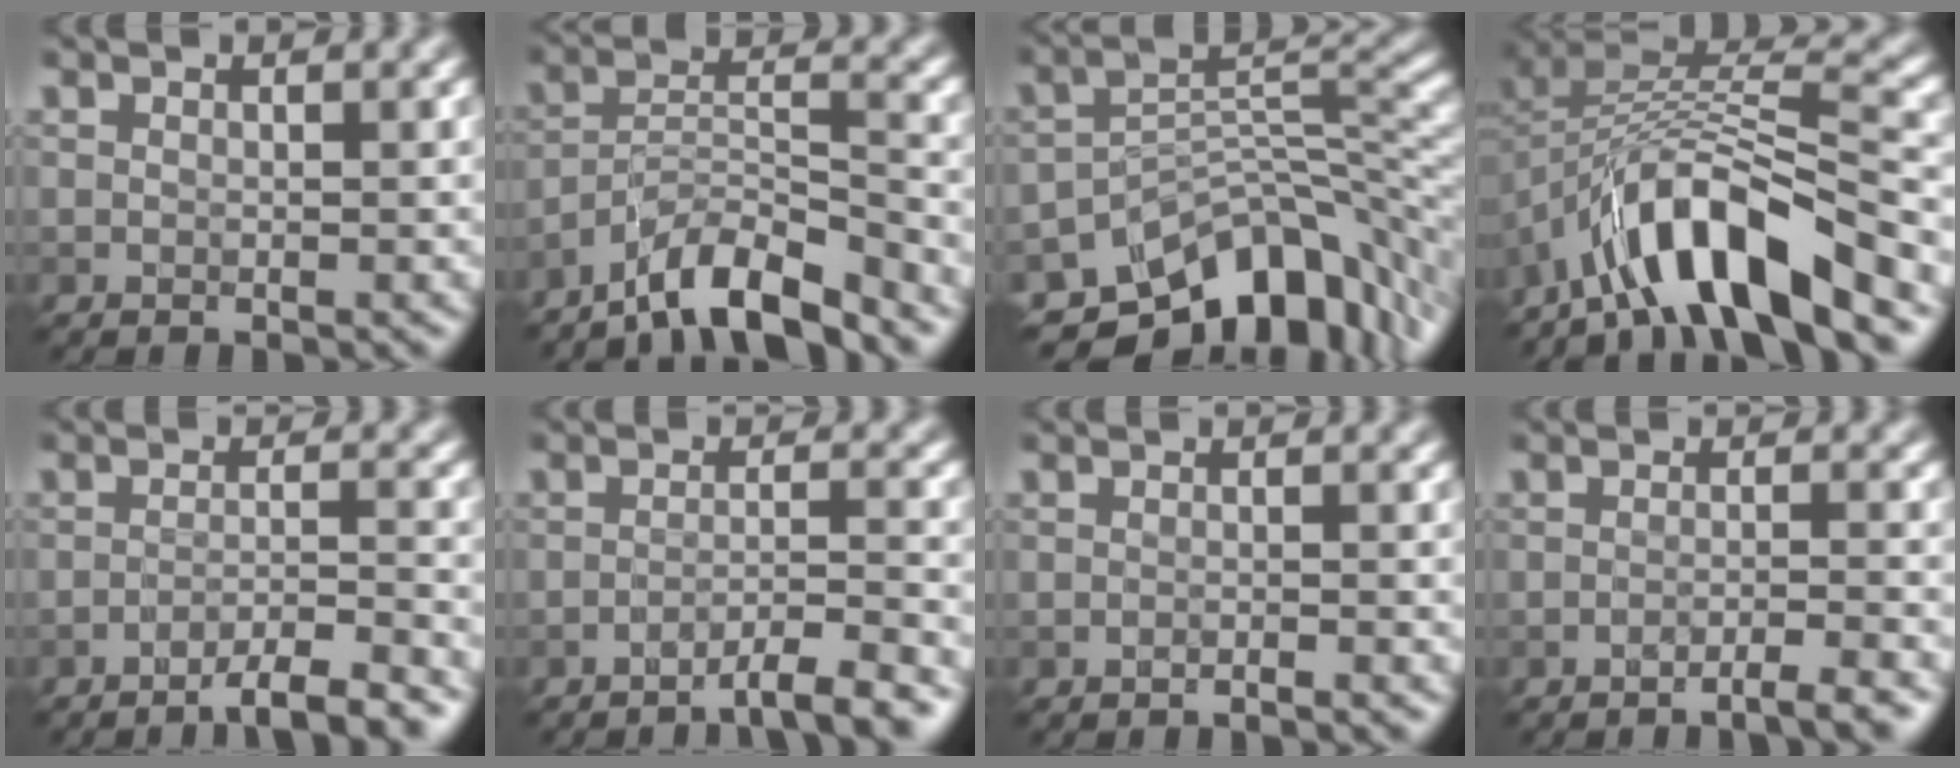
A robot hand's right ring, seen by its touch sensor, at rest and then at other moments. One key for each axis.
{"total": 7.4, "fx": -6.3, "fy": 1.2, "fz": 3.8, "tx": -0.058, "ty": 0.006, "tz": -0.116}
{"total": 10.3, "fx": -6.9, "fy": 5.3, "fz": 5.4, "tx": -0.069, "ty": -0.004, "tz": -0.119}
{"total": 9.9, "fx": -6.6, "fy": 2.8, "fz": 6.9, "tx": -0.102, "ty": 0.015, "tz": -0.118}
{"total": 4.4, "fx": -3.4, "fy": 0.4, "fz": 2.8, "tx": -0.035, "ty": 0.011, "tz": -0.058}
{"total": 4.0, "fx": -3.0, "fy": 0.4, "fz": 2.6, "tx": -0.031, "ty": 0.011, "tz": -0.054}
{"total": 0.8, "fx": -0.7, "fy": -0.1, "fz": 0.4, "tx": -0.006, "ty": 0.002, "tz": -0.013}
{"total": 3.0, "fx": -2.3, "fy": 0.3, "fz": 2.0, "tx": -0.023, "ty": 0.010, "tz": -0.041}